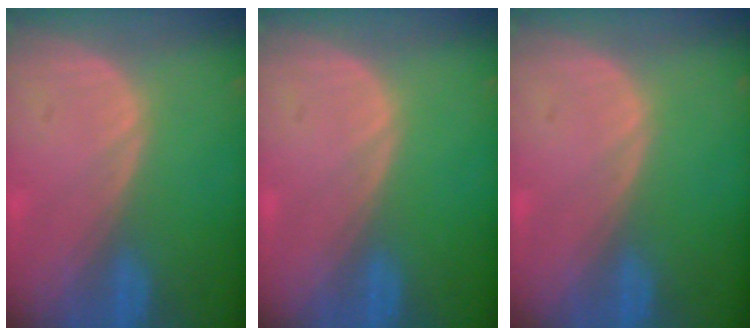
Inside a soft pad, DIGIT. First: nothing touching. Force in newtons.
{"total": 0.0}
{"total": 0.0}